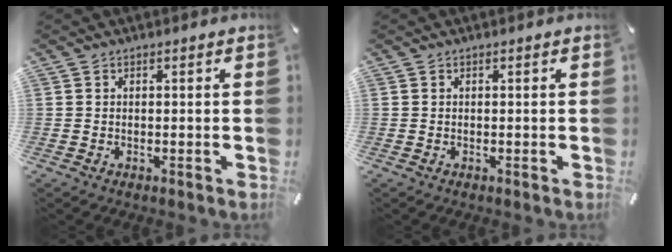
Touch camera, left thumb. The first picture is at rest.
{"total": 0.0}